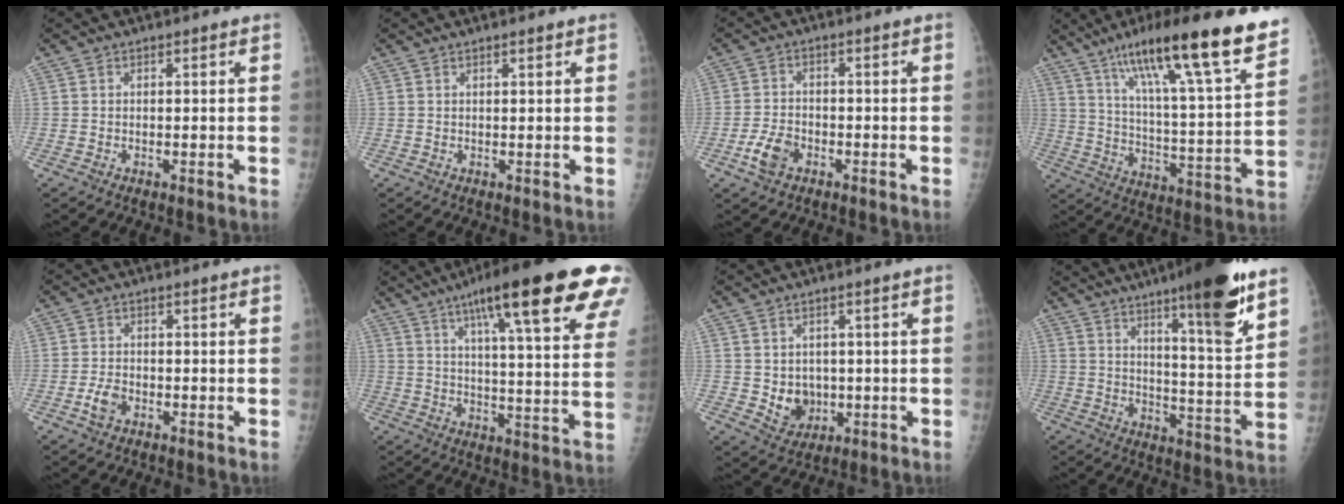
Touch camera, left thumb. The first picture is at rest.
{"total": 0.9, "force": [0.7, 0.1, 0.6], "torque": [-0.009, -0.003, 0.011]}
{"total": 5.0, "force": [-2.4, 3.1, 3.0], "torque": [-0.060, 0.014, -0.047]}
{"total": 24.9, "force": [16.5, 3.1, 18.4], "torque": [-0.272, -0.048, 0.262]}
{"total": 3.2, "force": [-1.4, 1.9, 2.0], "torque": [-0.042, 0.010, -0.027]}
{"total": 26.2, "force": [14.9, 4.6, 21.1], "torque": [-0.294, -0.029, 0.205]}
{"total": 5.9, "force": [-0.3, 5.0, 3.0], "torque": [-0.019, -0.002, 0.010]}
{"total": 17.7, "force": [10.9, 2.4, 13.7], "torque": [-0.182, -0.066, 0.165]}